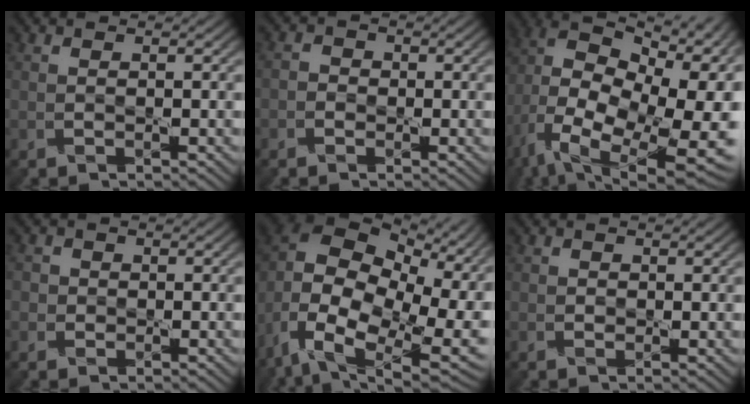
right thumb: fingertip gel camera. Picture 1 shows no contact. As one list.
[{"total": 1.2, "force": [-0.8, 1.0, 0.1], "torque": [0.002, 0.007, -0.024]}, {"total": 19.6, "force": [-3.6, 12.0, 15.1], "torque": [-0.280, 0.004, -0.049]}, {"total": 1.7, "force": [0.0, 1.7, 0.0], "torque": [0.007, 0.004, -0.012]}, {"total": 19.6, "force": [-2.9, 14.7, 12.7], "torque": [-0.264, 0.016, -0.046]}, {"total": 0.5, "force": [0.1, 0.5, 0.2], "torque": [-0.001, -0.003, -0.003]}]